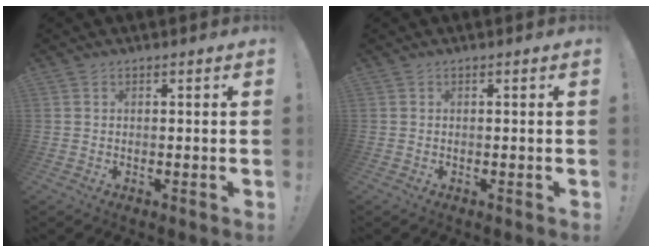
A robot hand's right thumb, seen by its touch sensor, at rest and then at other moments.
{"total": 0.0}